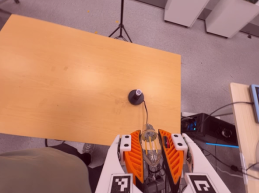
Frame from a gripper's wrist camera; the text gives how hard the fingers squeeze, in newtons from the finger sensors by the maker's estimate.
{"total": 21.3, "left": 22.7, "right": 20.0}